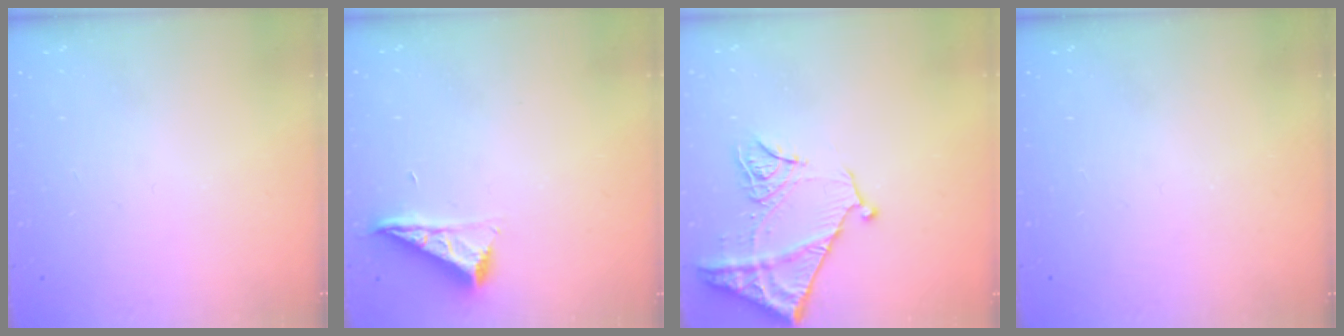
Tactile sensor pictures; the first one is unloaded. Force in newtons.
{"total": 7.1, "press": 7.1, "slide": 0.5}
{"total": 11.9, "press": 11.8, "slide": 1.4}
{"total": 0.0}